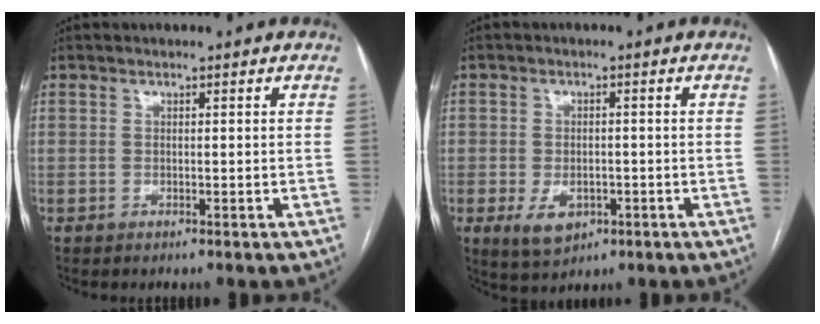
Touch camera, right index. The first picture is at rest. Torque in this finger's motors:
{"motor_torque": [-0.22, -0.18, -0.57, -0.19]}